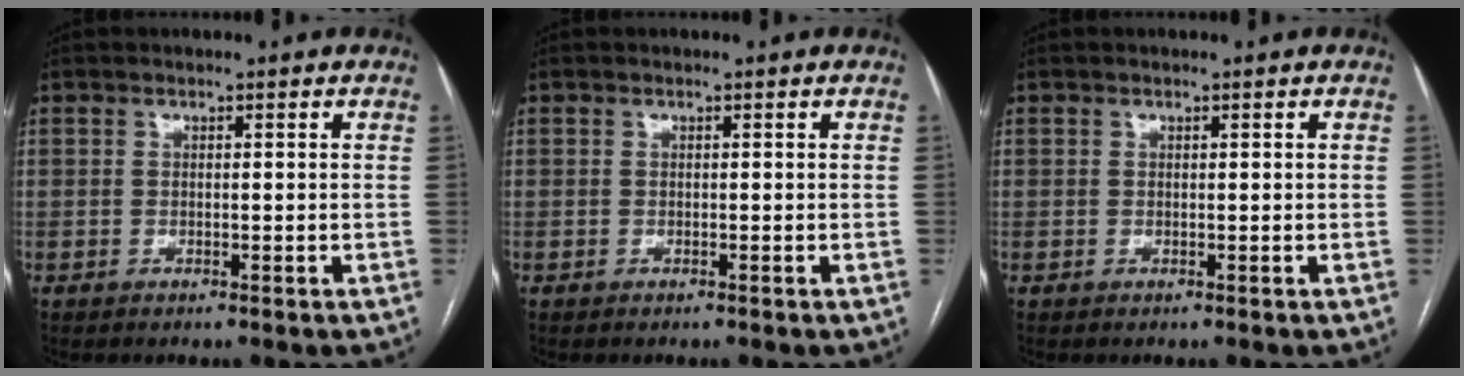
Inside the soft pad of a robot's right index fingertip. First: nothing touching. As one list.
[{"total": 0.0}, {"total": 0.0}]